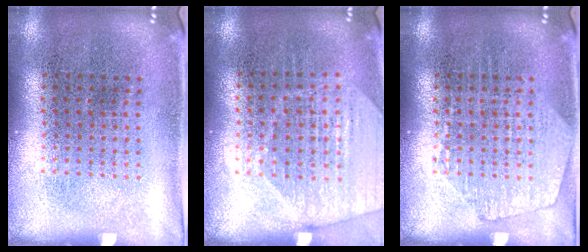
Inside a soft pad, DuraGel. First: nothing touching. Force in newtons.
{"total": 1.8, "press": 1.7, "slide": 0.5}
{"total": 1.2, "press": 1.2, "slide": 0.2}